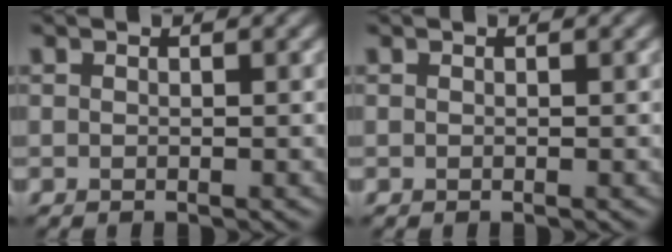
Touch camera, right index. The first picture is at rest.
{"total": 0.0}